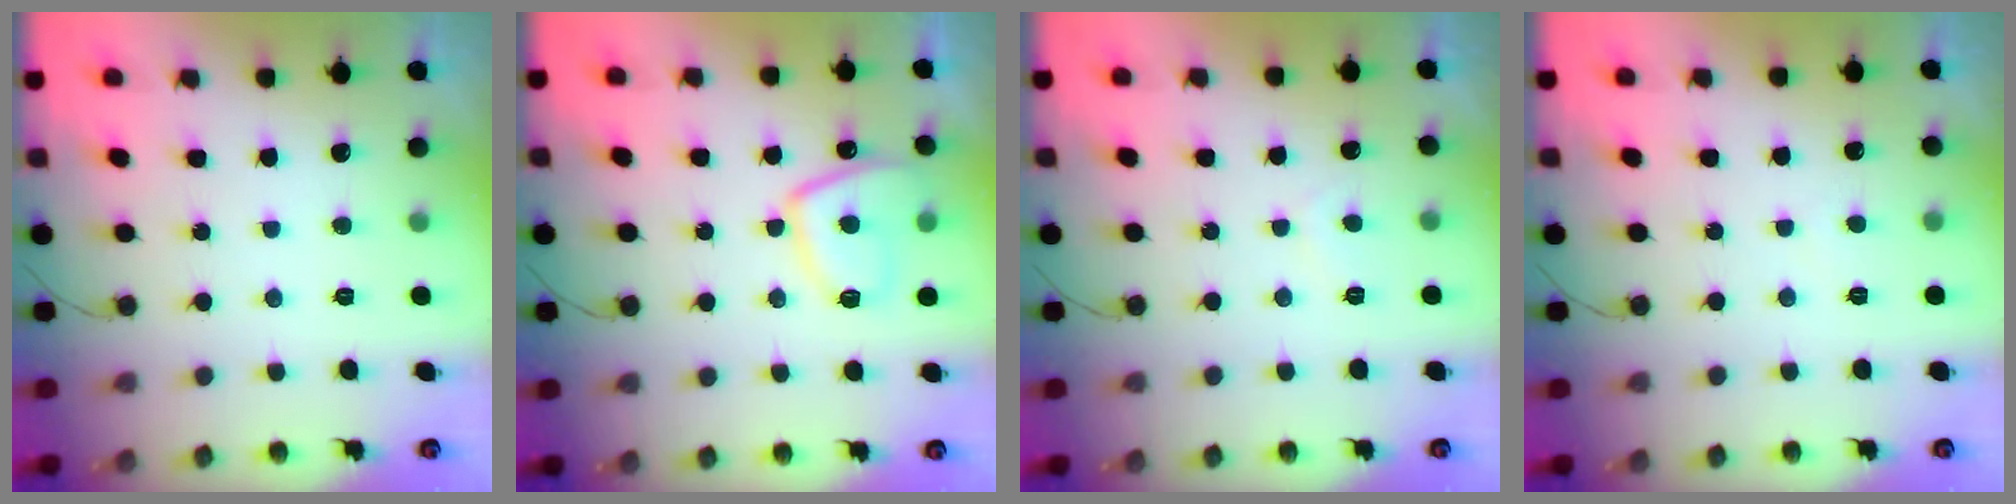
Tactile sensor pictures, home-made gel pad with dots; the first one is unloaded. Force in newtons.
{"total": 10.6, "press": 10.5, "slide": 1.2}
{"total": 1.1, "press": 0.9, "slide": 0.6}
{"total": 2.1, "press": 2.1, "slide": 0.2}